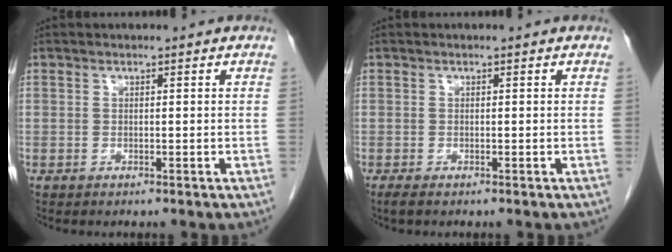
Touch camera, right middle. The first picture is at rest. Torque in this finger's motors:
{"motor_torque": [0.30, -0.11, 0.01, 0.01]}